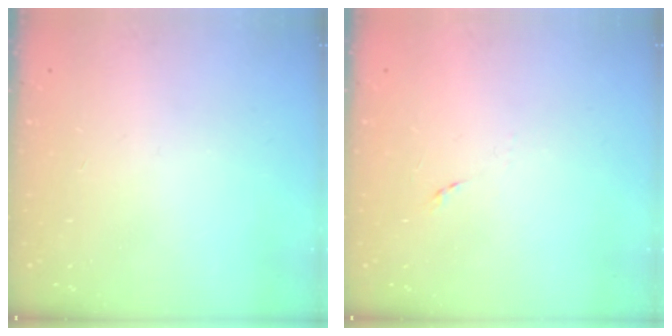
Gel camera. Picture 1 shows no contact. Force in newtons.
{"total": 5.7, "press": 5.6, "slide": 0.6}